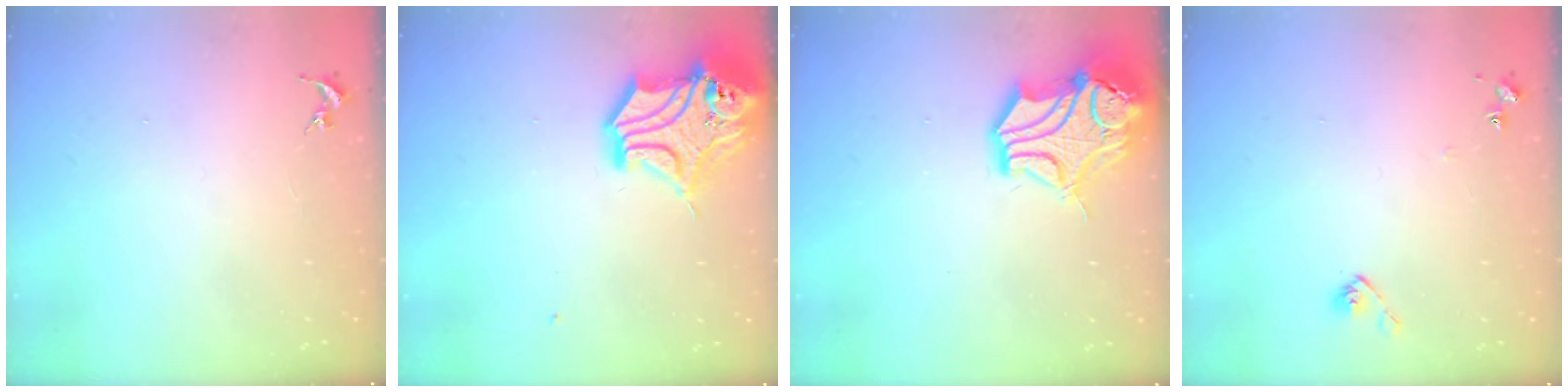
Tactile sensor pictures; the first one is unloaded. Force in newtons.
{"total": 17.7, "press": 17.5, "slide": 2.6}
{"total": 16.3, "press": 16.2, "slide": 2.2}
{"total": 7.4, "press": 7.3, "slide": 0.6}